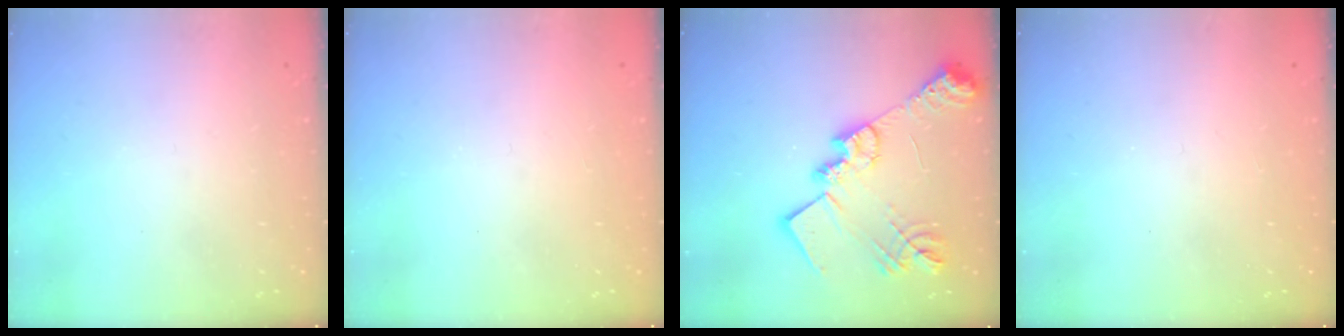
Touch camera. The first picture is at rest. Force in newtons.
{"total": 1.5, "press": 1.2, "slide": 0.8}
{"total": 23.0, "press": 22.9, "slide": 2.0}
{"total": 1.0, "press": 1.0, "slide": 0.1}